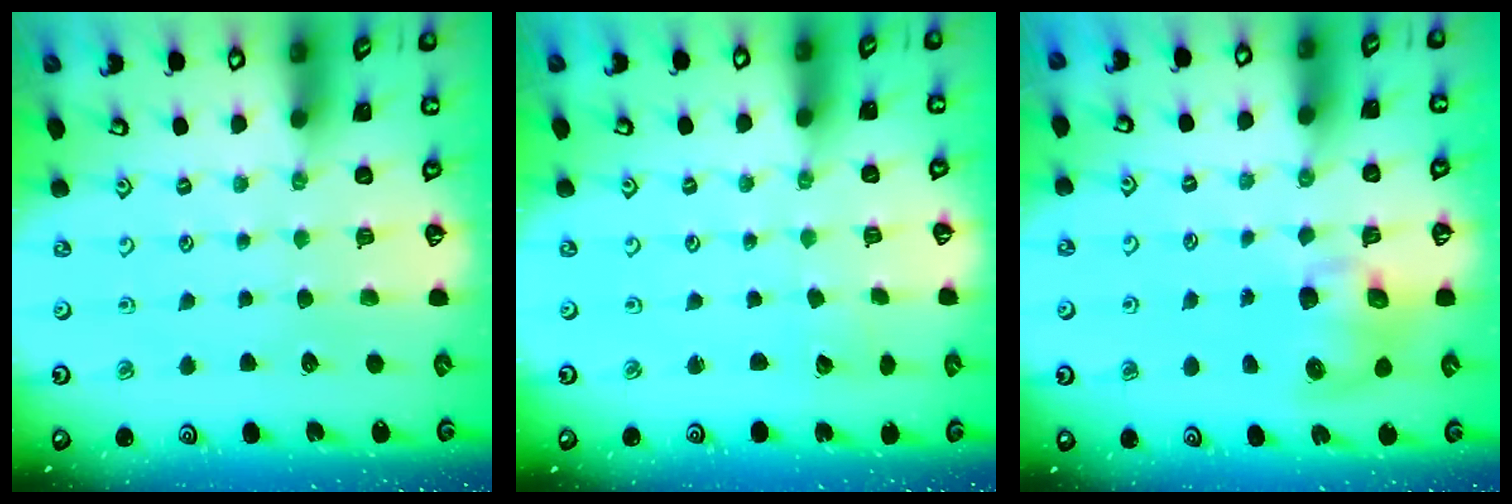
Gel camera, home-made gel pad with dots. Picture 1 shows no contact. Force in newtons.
{"total": 0.9, "press": 0.9, "slide": 0.1}
{"total": 8.4, "press": 8.3, "slide": 1.3}